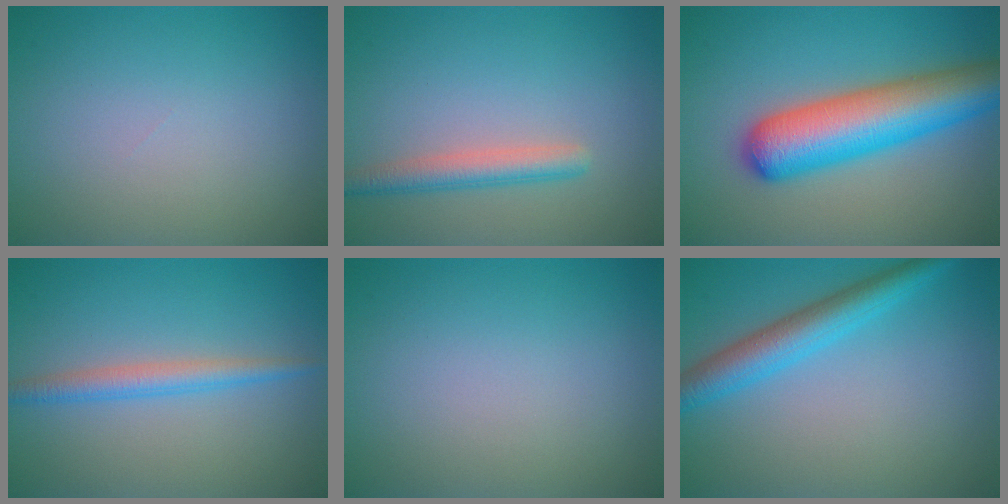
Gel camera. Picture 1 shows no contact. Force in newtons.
{"total": 2.7, "press": 2.7, "slide": 0.3}
{"total": 9.2, "press": 9.2, "slide": 0.3}
{"total": 2.5, "press": 2.5, "slide": 0.0}
{"total": 0.0}
{"total": 4.5, "press": 4.5, "slide": 0.2}